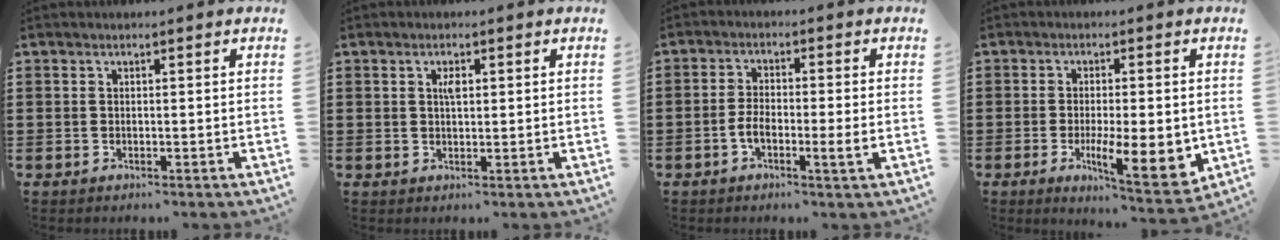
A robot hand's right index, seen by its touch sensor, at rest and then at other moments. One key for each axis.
{"total": 1.8, "fx": 0.5, "fy": 0.7, "fz": 1.5, "tx": -0.025, "ty": 0.003, "tz": 0.005}
{"total": 4.8, "fx": -1.5, "fy": 1.2, "fz": 4.4, "tx": -0.089, "ty": -0.003, "tz": -0.029}
{"total": 9.8, "fx": -1.9, "fy": 2.9, "fz": 9.2, "tx": -0.137, "ty": -0.011, "tz": -0.024}